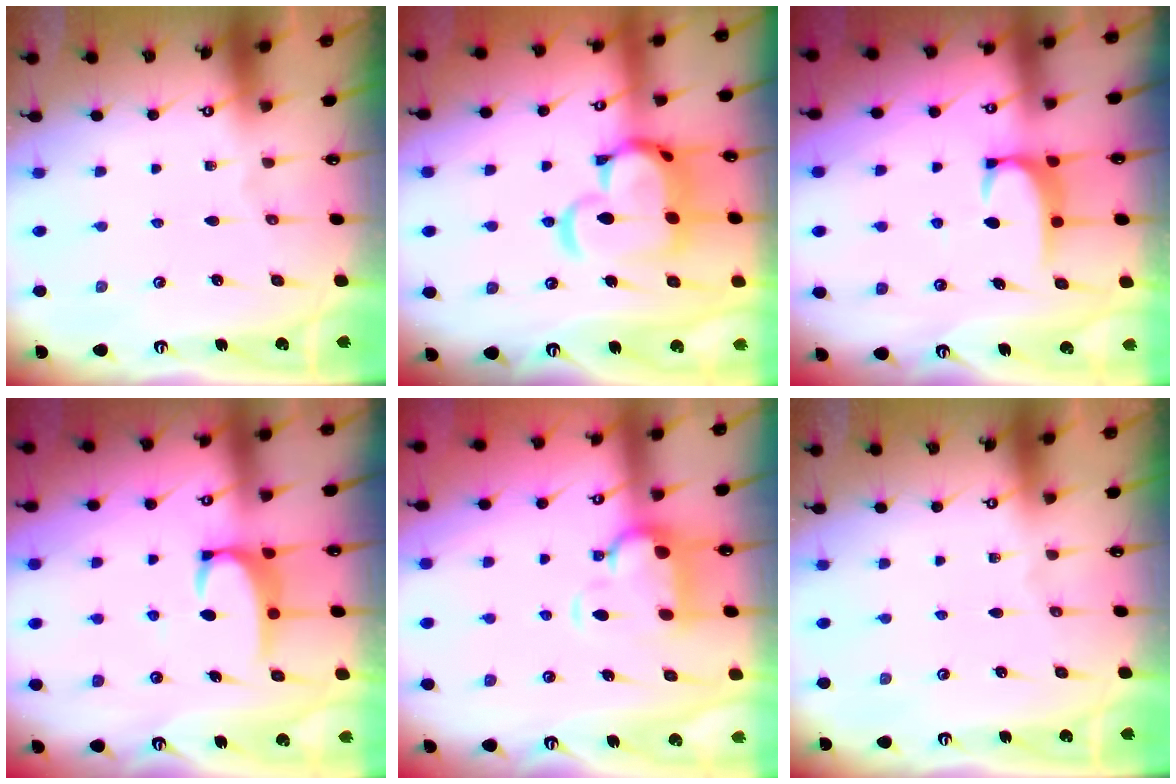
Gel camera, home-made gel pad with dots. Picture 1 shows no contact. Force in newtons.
{"total": 12.6, "press": 12.5, "slide": 1.7}
{"total": 2.0, "press": 1.9, "slide": 0.5}
{"total": 3.3, "press": 3.3, "slide": 0.3}
{"total": 2.1, "press": 1.6, "slide": 1.3}
{"total": 0.0}